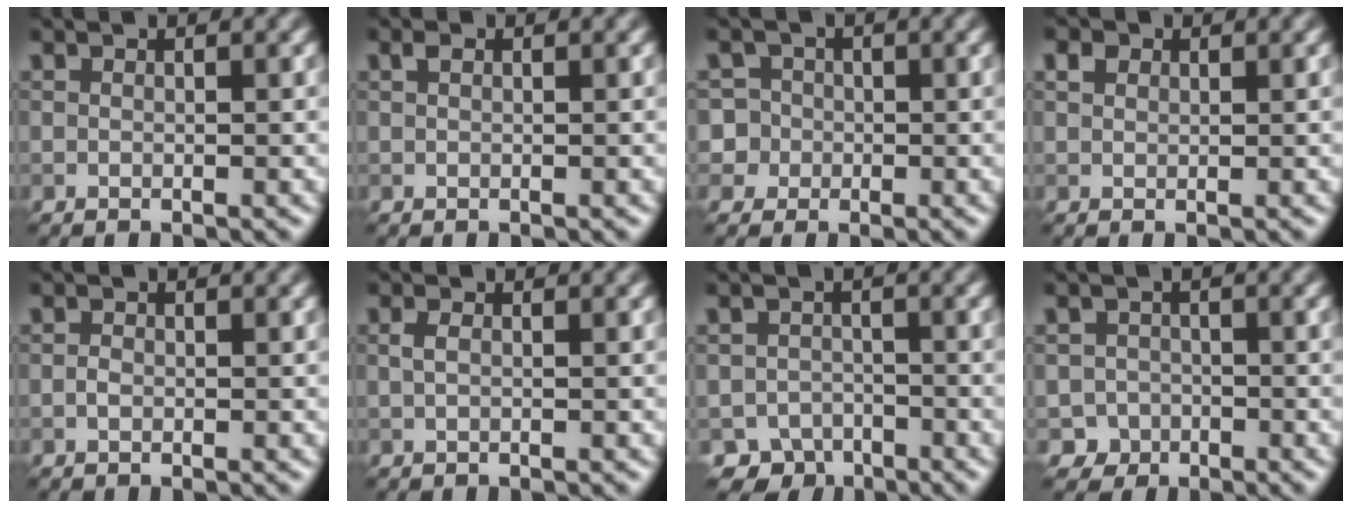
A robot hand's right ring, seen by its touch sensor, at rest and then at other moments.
{"total": 0.7, "force": [0.3, 0.4, 0.4], "torque": [-0.009, 0.002, 0.006]}
{"total": 5.3, "force": [-0.4, 5.1, 1.2], "torque": [-0.013, 0.026, -0.028]}
{"total": 1.1, "force": [0.6, 0.8, 0.5], "torque": [-0.008, 0.005, 0.009]}
{"total": 0.7, "force": [-0.2, 0.5, 0.5], "torque": [-0.009, 0.001, -0.006]}
{"total": 0.8, "force": [0.1, 0.4, 0.7], "torque": [-0.018, 0.001, 0.002]}
{"total": 3.2, "force": [-2.3, 2.2, 0.4], "torque": [0.009, -0.001, -0.042]}
{"total": 2.4, "force": [-1.2, 2.1, -0.1], "torque": [0.024, 0.006, -0.020]}